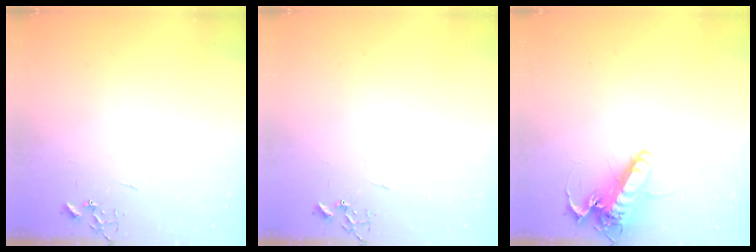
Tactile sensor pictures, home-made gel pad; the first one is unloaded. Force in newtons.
{"total": 0.0}
{"total": 15.7, "press": 15.5, "slide": 2.4}